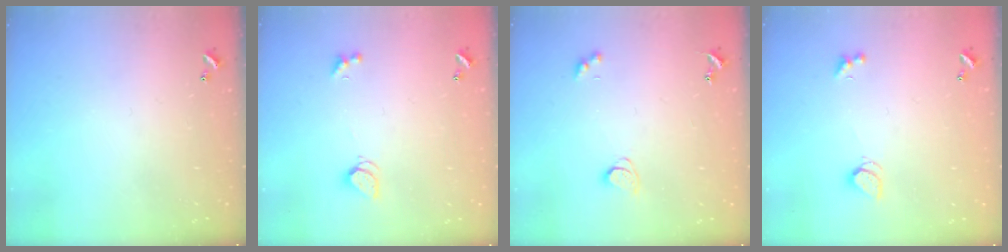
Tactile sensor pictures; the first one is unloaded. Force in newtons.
{"total": 2.0, "press": 2.0, "slide": 0.5}
{"total": 1.8, "press": 1.8, "slide": 0.3}
{"total": 1.3, "press": 1.3, "slide": 0.4}